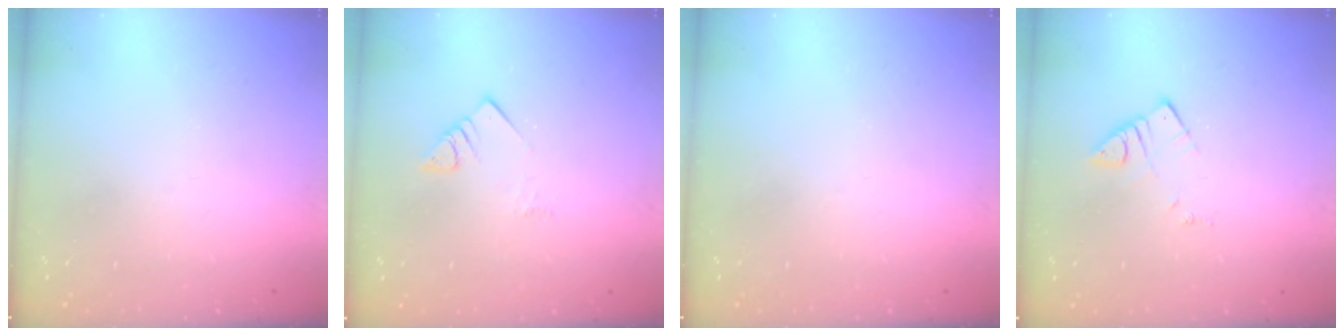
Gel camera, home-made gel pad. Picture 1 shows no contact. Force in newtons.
{"total": 3.6, "press": 3.6, "slide": 0.6}
{"total": 0.0}
{"total": 3.5, "press": 3.5, "slide": 0.4}